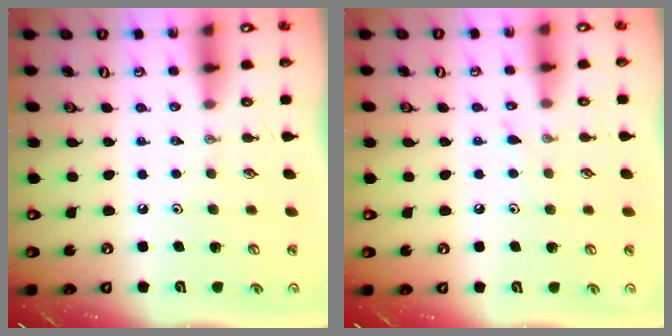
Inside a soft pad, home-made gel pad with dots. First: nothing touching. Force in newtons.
{"total": 5.8, "press": 5.8, "slide": 0.7}